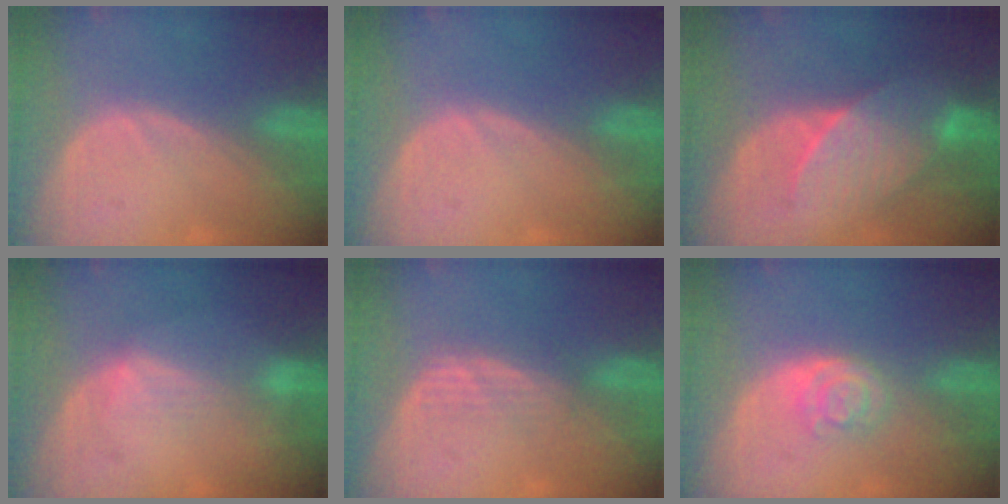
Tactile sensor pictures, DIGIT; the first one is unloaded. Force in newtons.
{"total": 0.0}
{"total": 7.2, "press": 7.1, "slide": 1.1}
{"total": 2.7, "press": 2.7, "slide": 0.4}
{"total": 2.8, "press": 2.6, "slide": 1.0}
{"total": 4.2, "press": 3.7, "slide": 2.0}